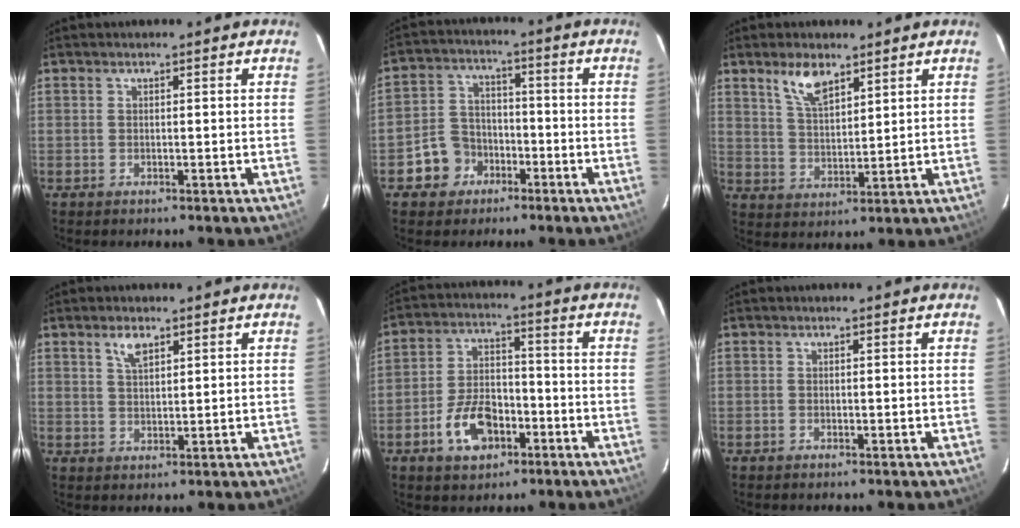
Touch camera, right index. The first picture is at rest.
{"total": 7.8, "force": [-4.0, 6.4, 1.8], "torque": [-0.054, 0.030, -0.061]}
{"total": 6.7, "force": [4.5, 2.8, 4.2], "torque": [-0.077, 0.005, 0.090]}
{"total": 3.4, "force": [2.1, 1.5, 2.3], "torque": [-0.042, 0.005, 0.040]}
{"total": 10.3, "force": [-5.0, 6.1, 6.6], "torque": [-0.137, 0.015, -0.079]}
{"total": 0.0}